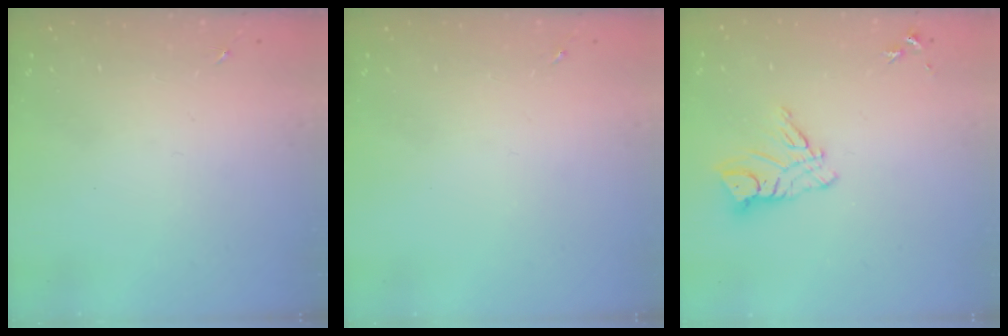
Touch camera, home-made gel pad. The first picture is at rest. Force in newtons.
{"total": 0.0}
{"total": 9.9, "press": 9.8, "slide": 1.1}